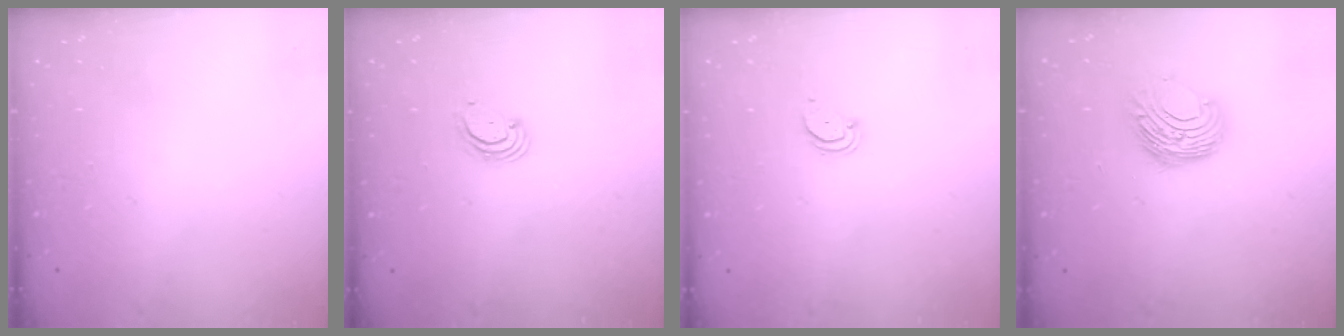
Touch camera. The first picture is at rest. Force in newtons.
{"total": 2.7, "press": 2.7, "slide": 0.3}
{"total": 1.4, "press": 1.3, "slide": 0.1}
{"total": 9.1, "press": 9.1, "slide": 0.4}